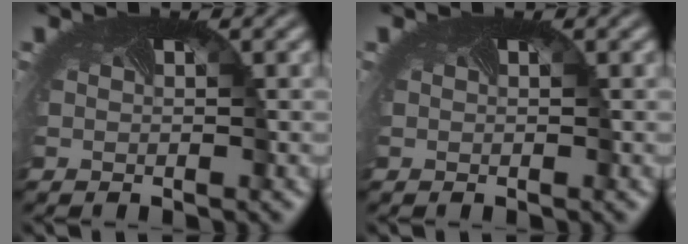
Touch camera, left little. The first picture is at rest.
{"total": 0.0}